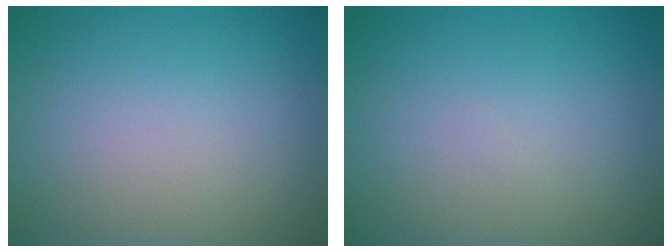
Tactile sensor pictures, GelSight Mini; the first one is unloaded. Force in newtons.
{"total": 0.0}